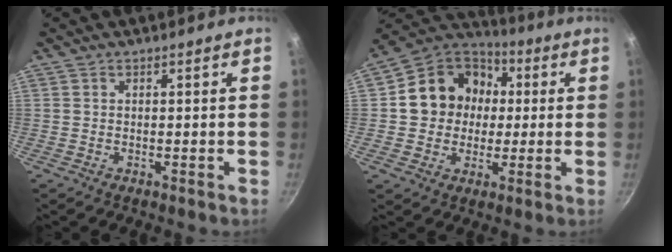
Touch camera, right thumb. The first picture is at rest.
{"total": 15.5, "force": [1.7, 13.5, 7.3], "torque": [-0.085, 0.030, 0.016]}